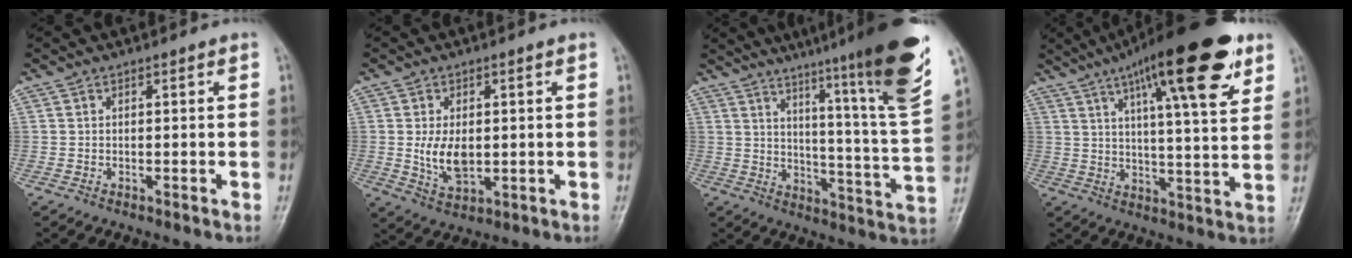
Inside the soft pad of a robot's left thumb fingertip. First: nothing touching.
{"total": 6.7, "force": [0.1, 4.0, 5.4], "torque": [-0.092, -0.009, 0.012]}
{"total": 24.4, "force": [16.8, 0.6, 17.7], "torque": [-0.232, -0.103, 0.232]}
{"total": 21.5, "force": [11.5, 5.4, 17.4], "torque": [-0.247, -0.024, 0.170]}